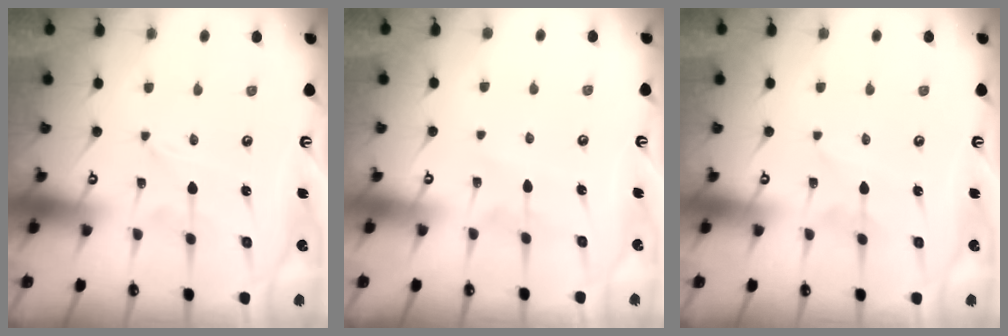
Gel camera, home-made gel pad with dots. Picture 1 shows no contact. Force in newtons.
{"total": 5.8, "press": 5.7, "slide": 0.4}
{"total": 1.9, "press": 1.9, "slide": 0.2}